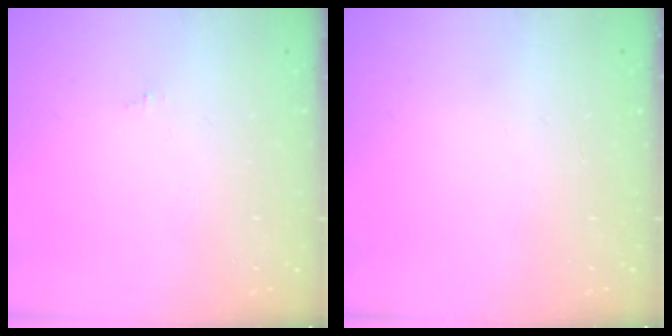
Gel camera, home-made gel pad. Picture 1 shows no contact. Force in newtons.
{"total": 0.0}